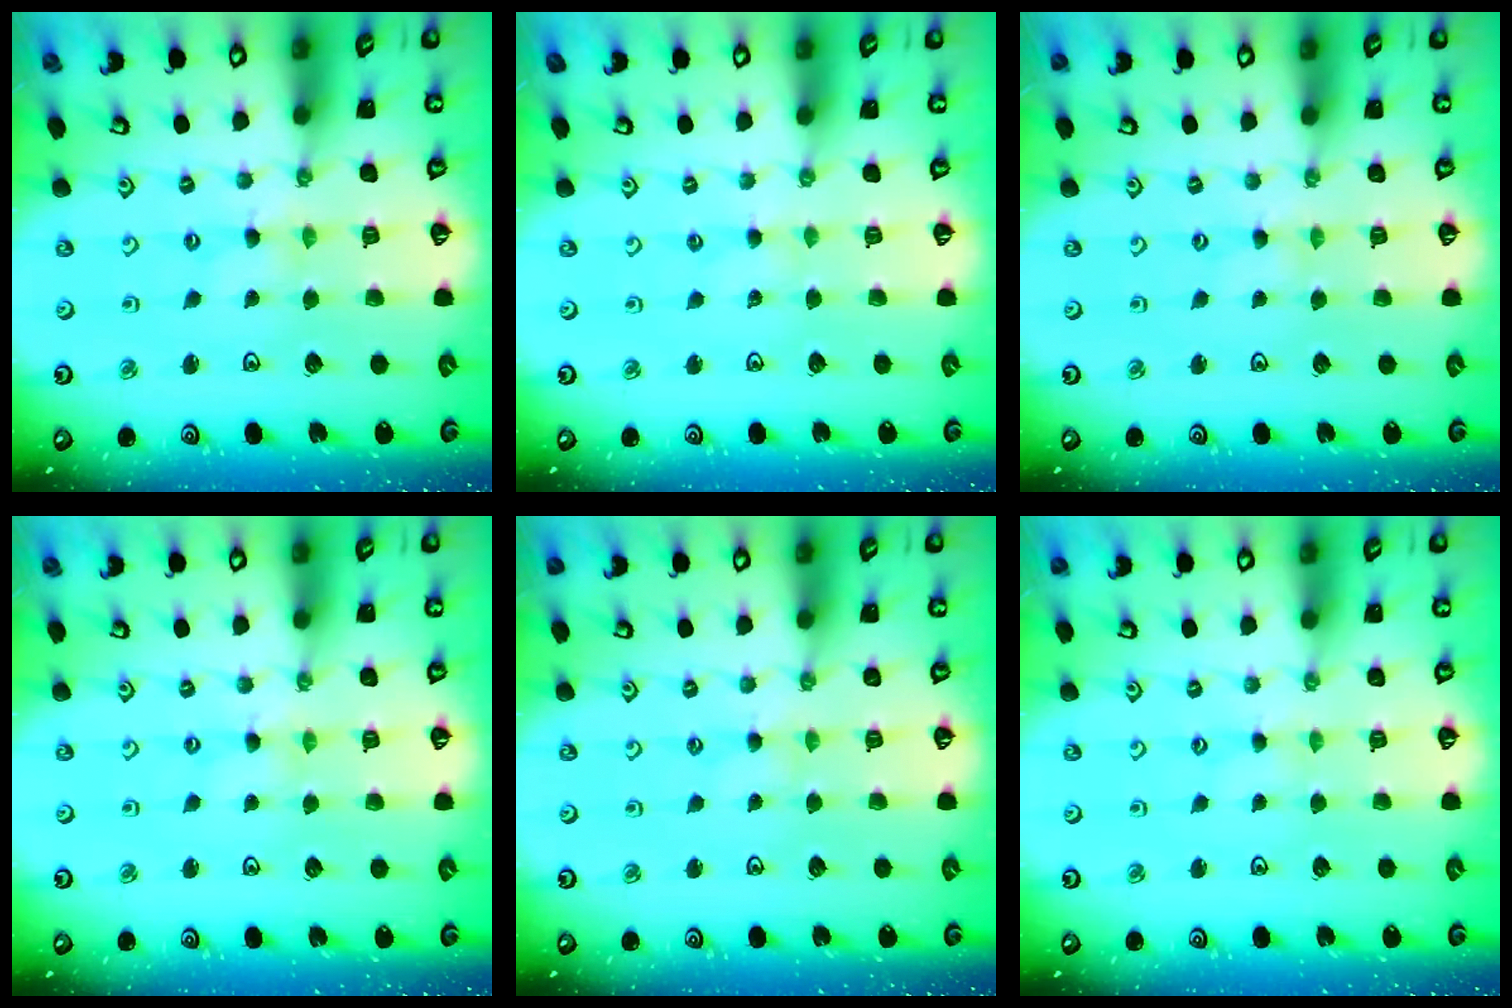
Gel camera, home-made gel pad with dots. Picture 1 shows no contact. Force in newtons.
{"total": 0.0}
{"total": 0.0}
{"total": 0.0}
{"total": 0.9, "press": 0.9, "slide": 0.2}
{"total": 0.0}